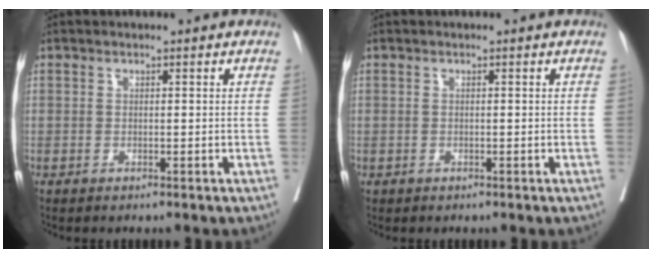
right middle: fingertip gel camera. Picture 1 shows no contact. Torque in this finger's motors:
{"motor_torque": [0.36, -0.30, 0.05, 0.02]}